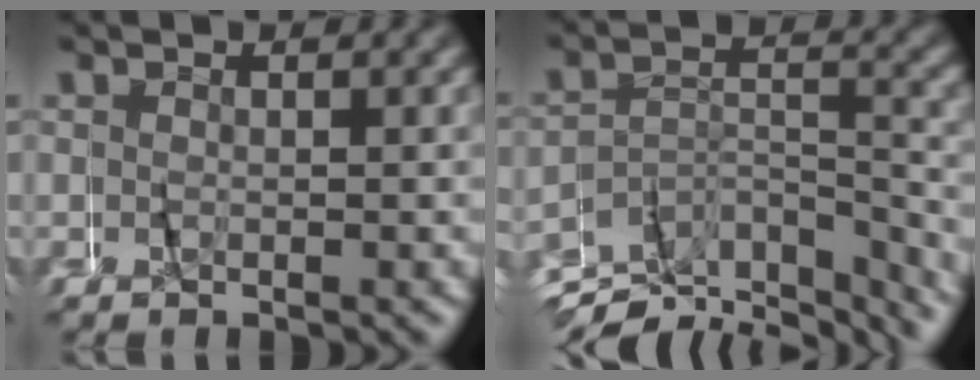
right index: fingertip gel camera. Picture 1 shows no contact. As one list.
[{"total": 7.4, "force": [-6.2, 2.9, 2.8], "torque": [-0.030, 0.000, -0.108]}]